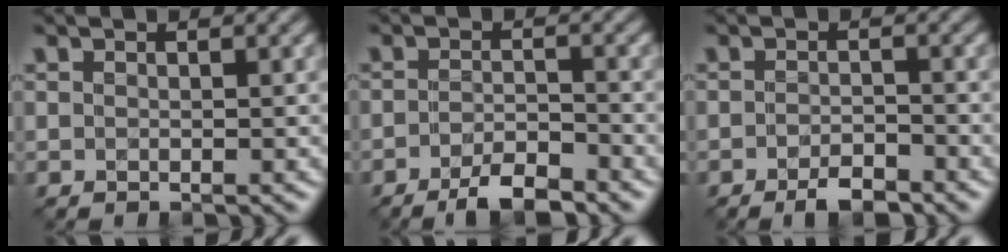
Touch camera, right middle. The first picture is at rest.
{"total": 3.9, "force": [-2.8, 0.9, 2.6], "torque": [-0.050, -0.002, -0.051]}
{"total": 2.7, "force": [-1.9, 0.9, 1.7], "torque": [-0.031, -0.001, -0.036]}